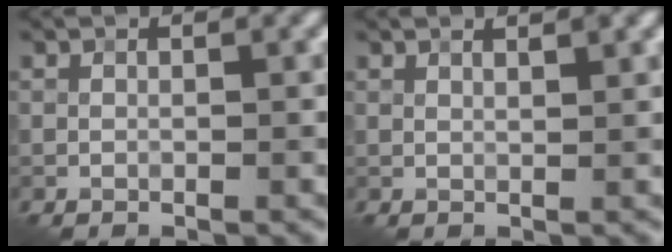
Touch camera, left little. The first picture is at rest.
{"total": 1.7, "force": [1.2, 0.4, 1.1], "torque": [-0.008, 0.004, 0.003]}